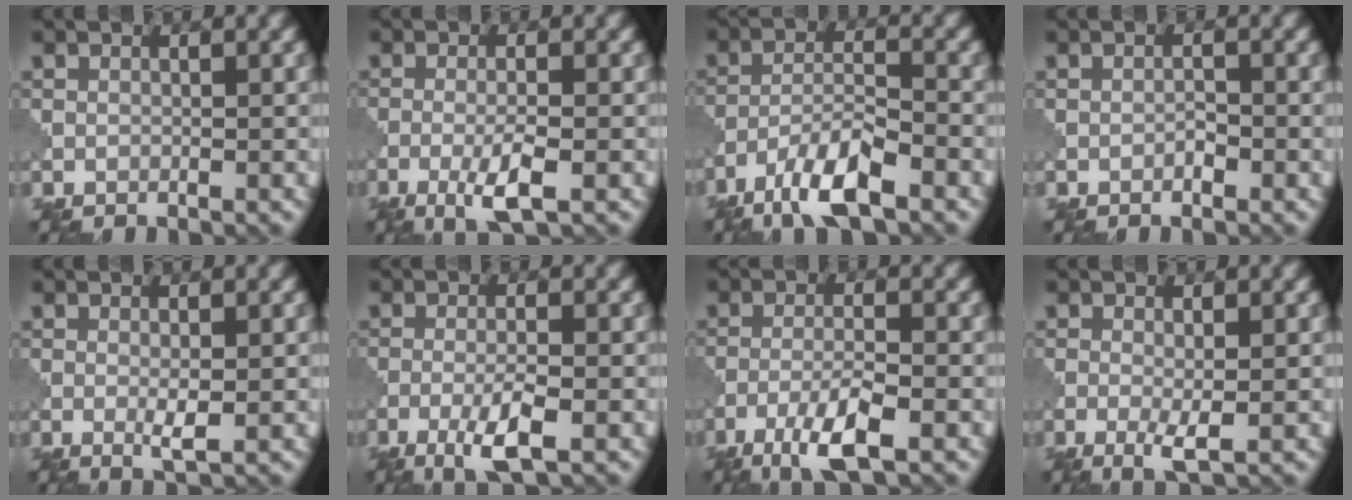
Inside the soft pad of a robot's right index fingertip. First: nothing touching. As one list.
[{"total": 3.6, "force": [-1.5, 0.6, 3.3], "torque": [-0.064, 0.001, -0.033]}, {"total": 6.5, "force": [-4.6, 1.6, 4.3], "torque": [-0.080, -0.001, -0.092]}, {"total": 0.8, "force": [-0.4, 0.3, 0.6], "torque": [-0.010, 0.002, -0.008]}, {"total": 1.8, "force": [-0.1, 0.2, 1.8], "torque": [-0.033, -0.004, -0.002]}, {"total": 4.1, "force": [-2.0, 0.7, 3.5], "torque": [-0.069, 0.001, -0.042]}, {"total": 4.9, "force": [-2.9, 0.9, 3.9], "torque": [-0.074, 0.000, -0.061]}, {"total": 2.3, "force": [-0.6, 0.4, 2.2], "torque": [-0.046, -0.006, -0.013]}]